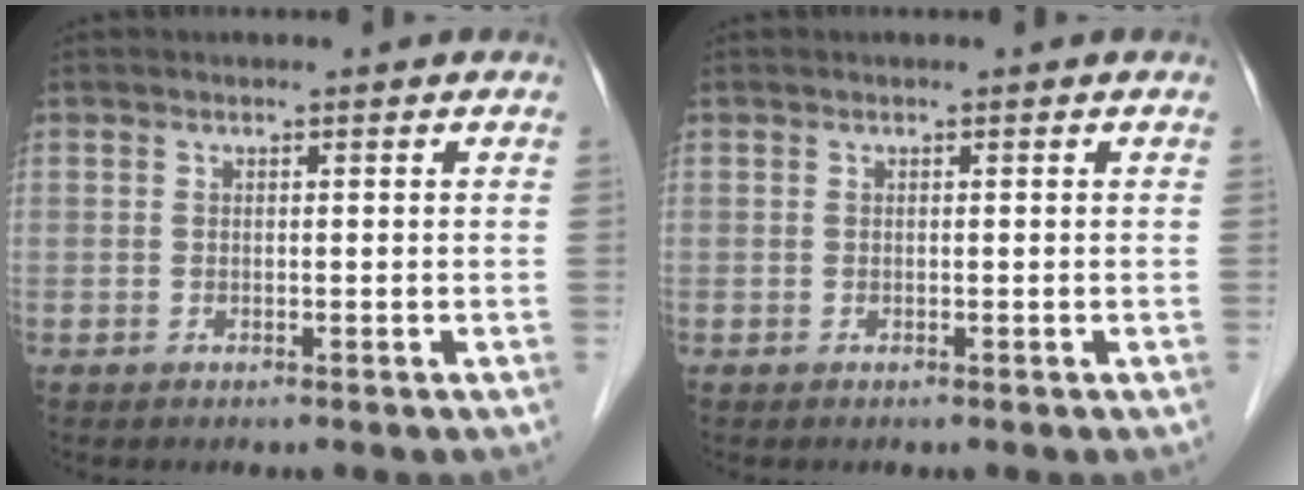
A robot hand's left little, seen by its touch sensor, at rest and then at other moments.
{"total": 0.0}